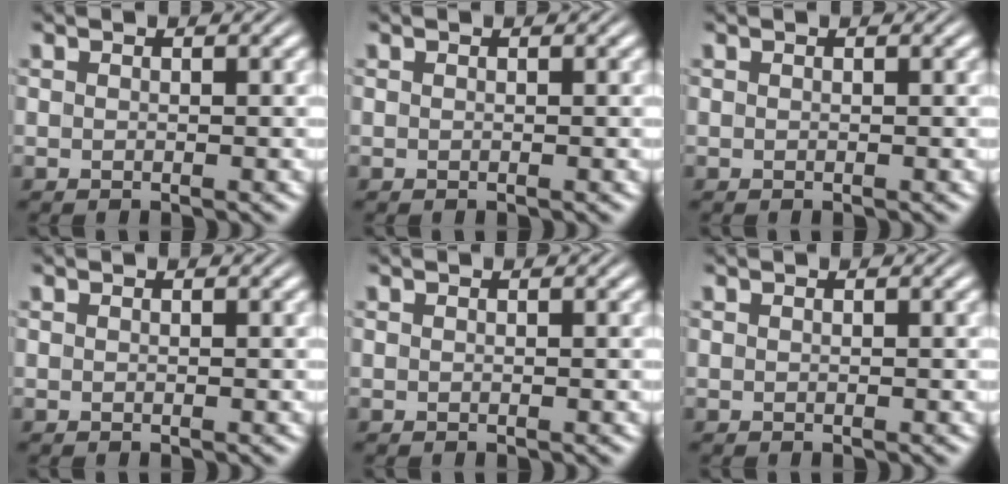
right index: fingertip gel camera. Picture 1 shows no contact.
{"total": 0.0}
{"total": 0.0}
{"total": 0.0}
{"total": 0.0}
{"total": 0.0}